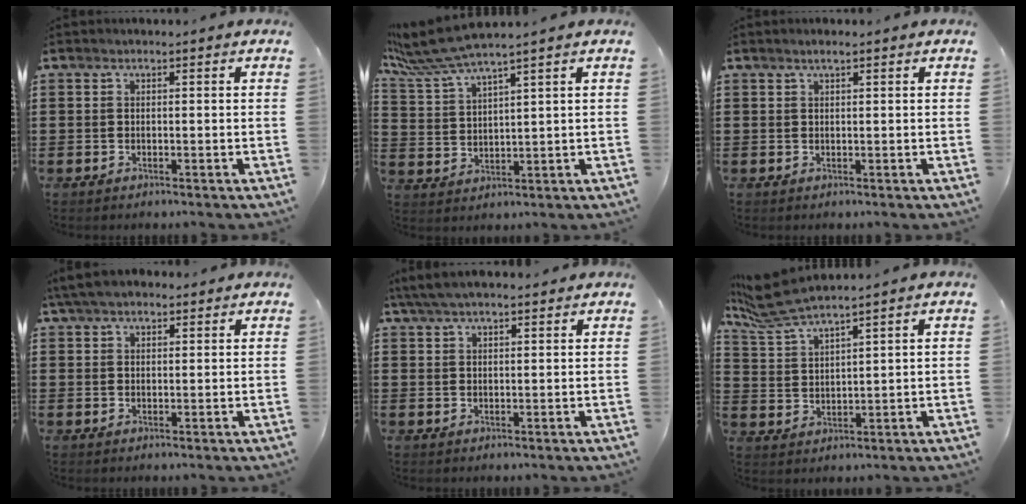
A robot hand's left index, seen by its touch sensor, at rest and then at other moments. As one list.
[{"total": 6.6, "force": [5.4, 0.1, 3.8], "torque": [-0.100, -0.023, 0.094]}, {"total": 1.1, "force": [0.6, 0.1, 0.9], "torque": [-0.017, 0.001, 0.011]}, {"total": 4.4, "force": [3.6, 1.5, 2.1], "torque": [-0.051, 0.003, 0.068]}, {"total": 4.2, "force": [3.5, 1.2, 2.0], "torque": [-0.049, 0.001, 0.065]}, {"total": 6.6, "force": [5.8, 0.7, 3.2], "torque": [-0.091, -0.021, 0.102]}]